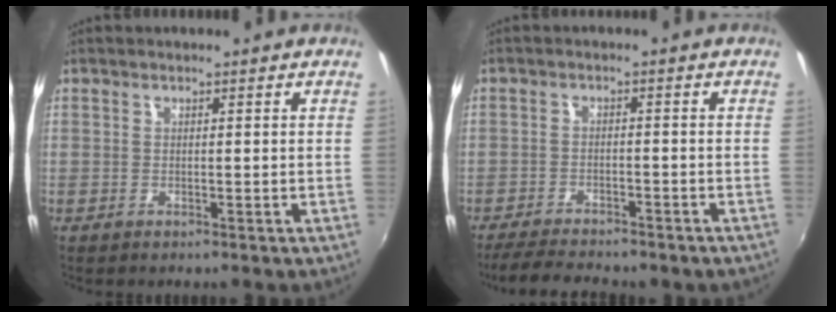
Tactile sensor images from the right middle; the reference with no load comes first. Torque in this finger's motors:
{"motor_torque": [1.02, -1.12, 0.24, 0.07]}